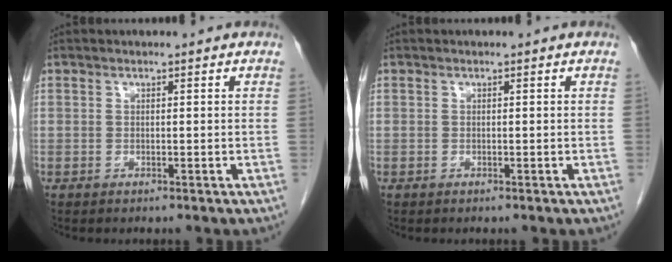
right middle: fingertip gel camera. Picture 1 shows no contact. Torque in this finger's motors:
{"motor_torque": [1.06, -1.08, 0.30, 0.08]}